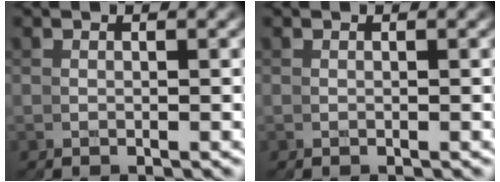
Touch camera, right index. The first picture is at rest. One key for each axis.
{"total": 0.0}